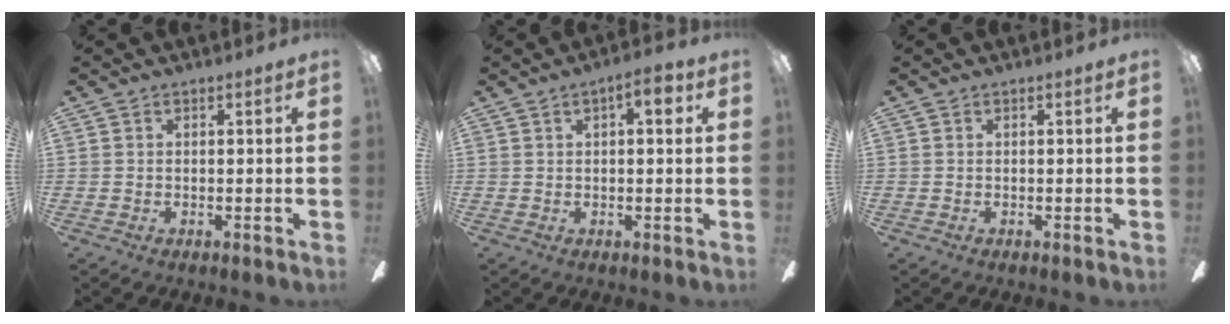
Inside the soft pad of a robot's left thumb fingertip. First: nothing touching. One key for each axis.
{"total": 4.9, "fx": 2.0, "fy": 1.8, "fz": 4.1, "tx": -0.051, "ty": -0.004, "tz": 0.027}
{"total": 0.0}